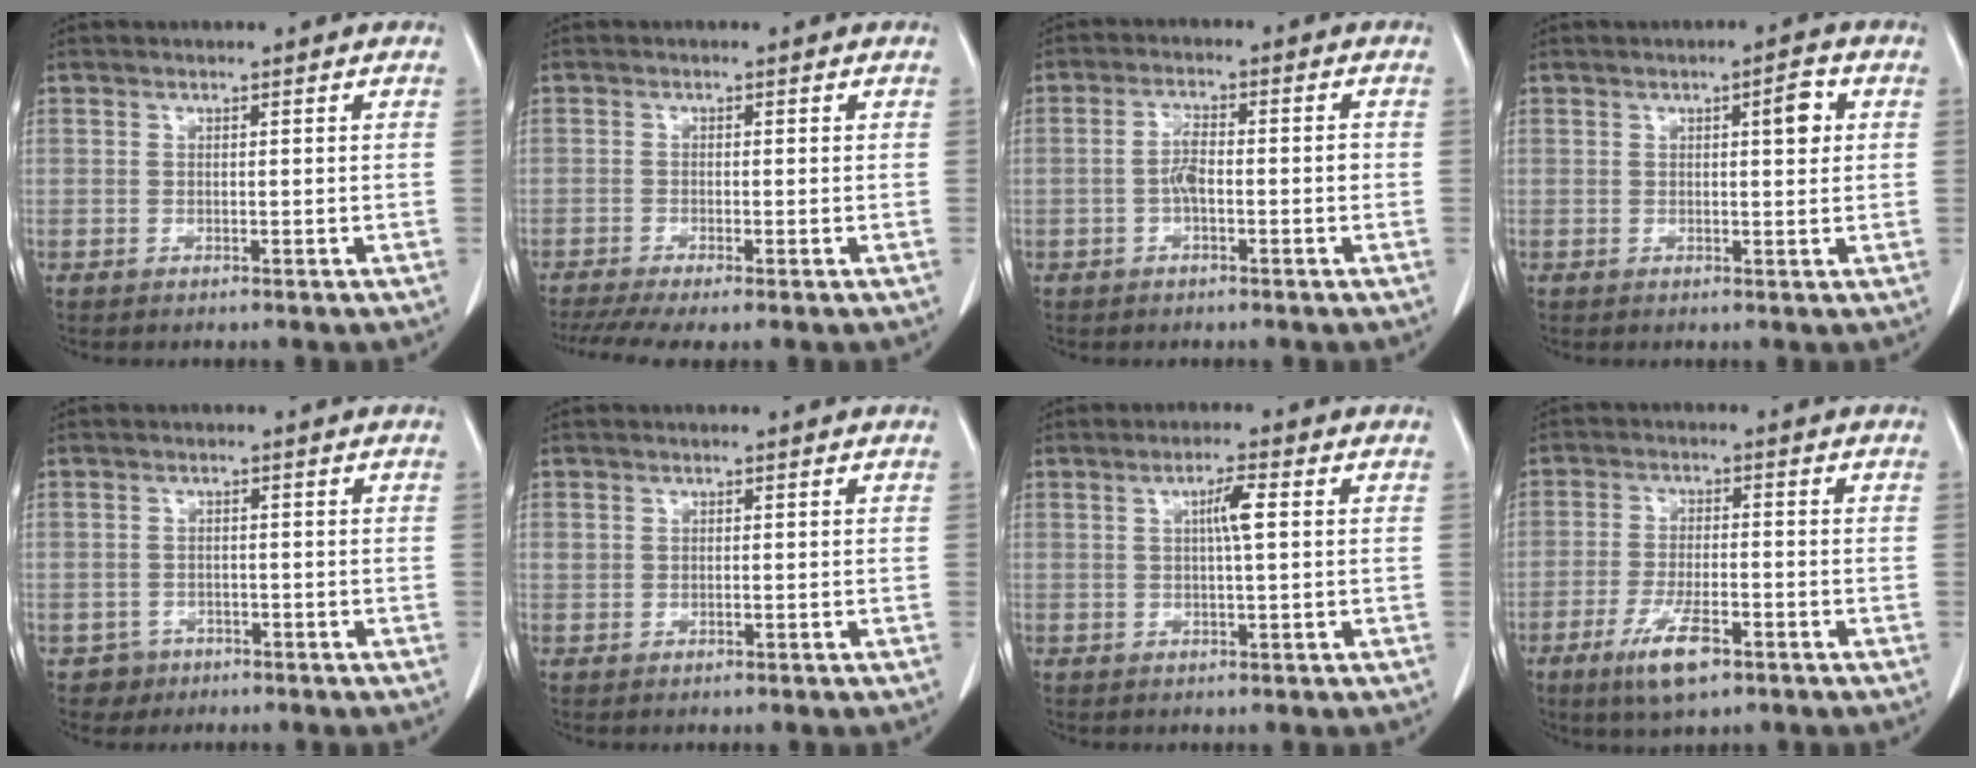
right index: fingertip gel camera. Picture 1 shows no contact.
{"total": 5.6, "force": [-3.9, 0.7, 4.0], "torque": [-0.070, -0.008, -0.067]}
{"total": 4.0, "force": [-0.8, 1.2, 3.8], "torque": [-0.076, 0.011, -0.015]}
{"total": 3.4, "force": [1.0, 0.8, 3.2], "torque": [-0.045, 0.004, 0.013]}
{"total": 2.7, "force": [-1.5, 2.3, -0.4], "torque": [0.008, 0.013, -0.023]}
{"total": 1.0, "force": [0.1, 0.7, 0.6], "torque": [-0.014, 0.008, 0.006]}
{"total": 3.4, "force": [0.7, 0.2, 3.4], "torque": [-0.059, 0.004, 0.011]}
{"total": 7.4, "force": [-4.2, 1.9, 5.8], "torque": [-0.112, -0.011, -0.070]}